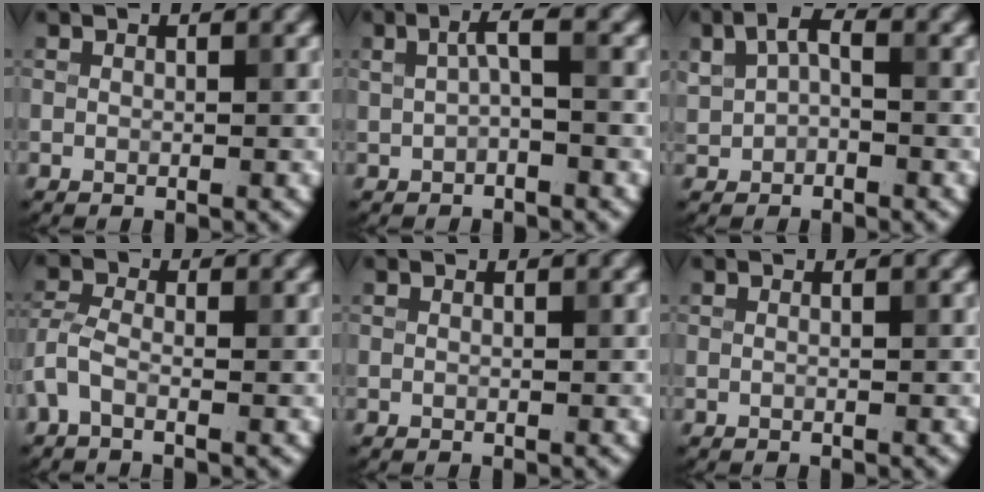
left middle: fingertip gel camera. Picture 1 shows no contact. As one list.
[{"total": 2.0, "force": [0.1, 0.4, 1.9], "torque": [-0.038, 0.005, 0.001]}, {"total": 2.7, "force": [0.3, 1.8, 1.9], "torque": [-0.041, 0.008, 0.001]}, {"total": 2.6, "force": [-1.3, 1.1, 1.9], "torque": [-0.050, 0.001, -0.041]}, {"total": 0.0}, {"total": 0.8, "force": [0.0, 0.3, 0.7], "torque": [-0.012, -0.010, -0.012]}]